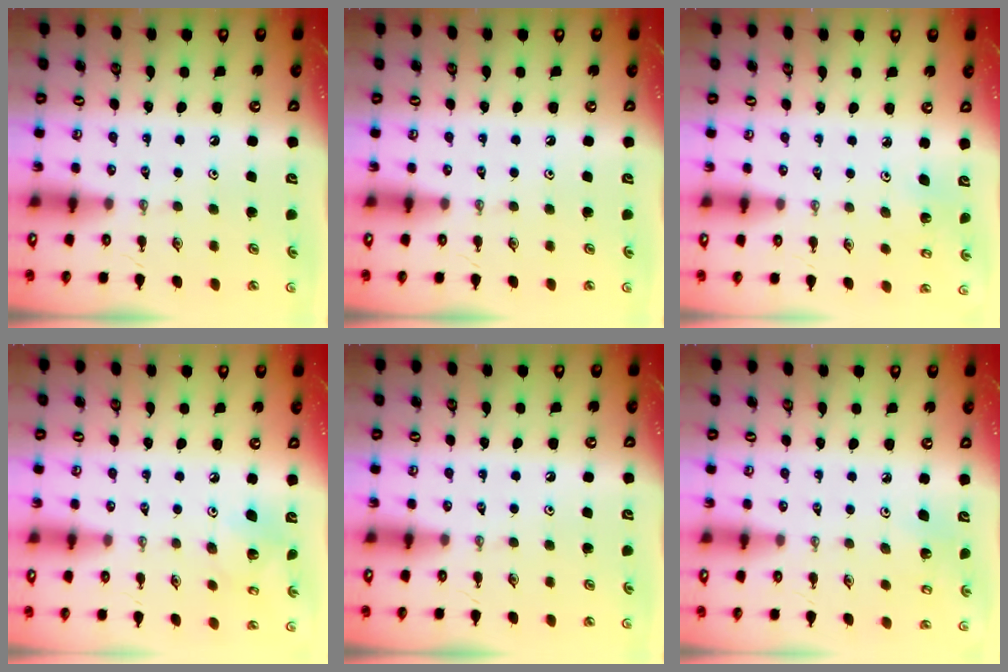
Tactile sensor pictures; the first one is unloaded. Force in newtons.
{"total": 0.0}
{"total": 2.3, "press": 2.3, "slide": 0.3}
{"total": 7.3, "press": 7.3, "slide": 0.1}
{"total": 0.0}
{"total": 4.0, "press": 3.9, "slide": 1.1}